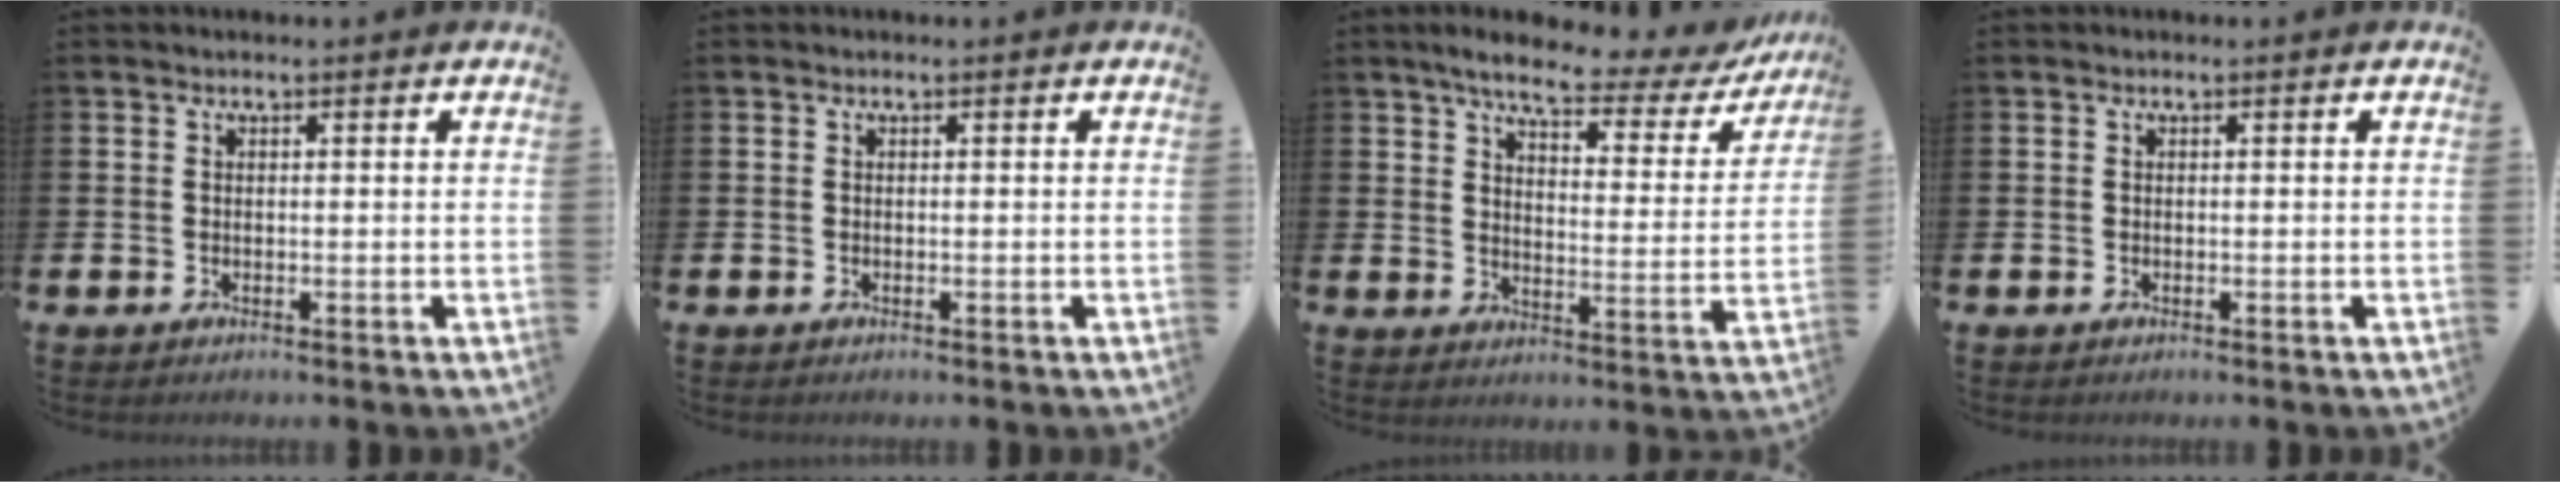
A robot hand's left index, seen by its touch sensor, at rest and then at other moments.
{"total": 0.0}
{"total": 6.7, "force": [5.5, 1.8, 3.3], "torque": [-0.075, -0.036, 0.086]}
{"total": 0.0}